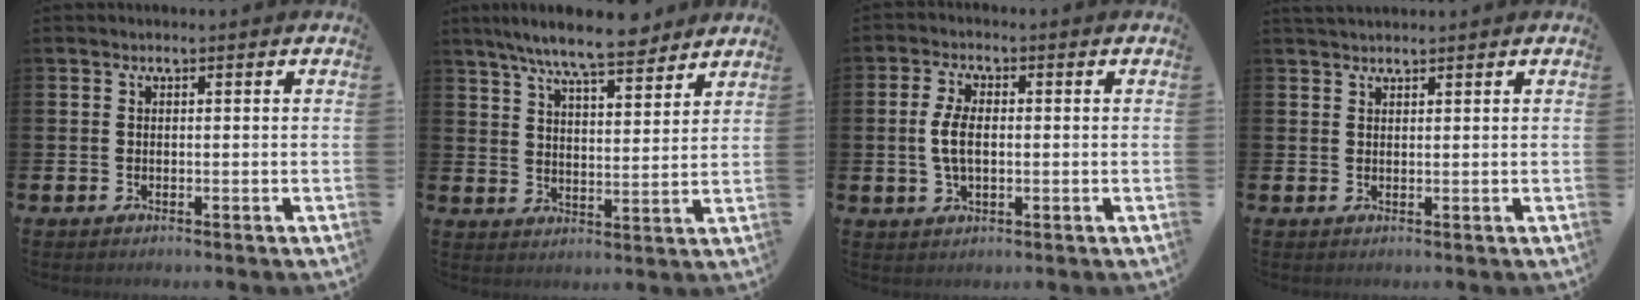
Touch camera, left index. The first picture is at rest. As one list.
[{"total": 8.8, "force": [8.1, 1.0, 3.3], "torque": [-0.071, -0.042, 0.143]}, {"total": 4.6, "force": [0.3, 2.3, 4.0], "torque": [-0.079, 0.004, 0.000]}, {"total": 1.5, "force": [1.5, 0.2, 0.2], "torque": [-0.006, 0.000, 0.028]}]